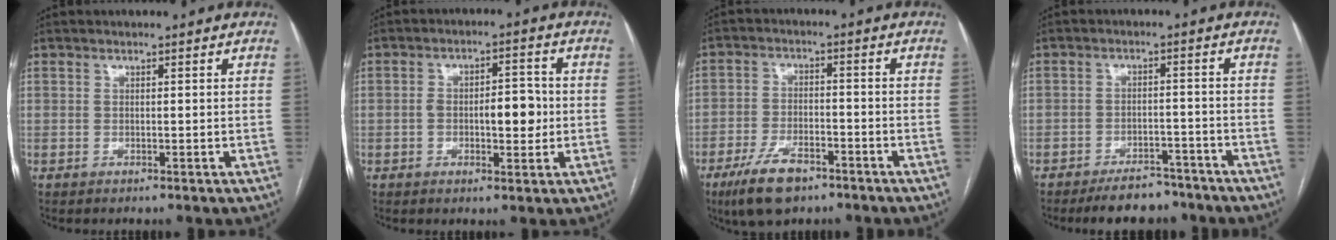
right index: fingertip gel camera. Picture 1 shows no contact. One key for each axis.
{"total": 6.8, "fx": -0.6, "fy": 2.8, "fz": 6.2, "tx": -0.099, "ty": 0.015, "tz": -0.007}
{"total": 8.6, "fx": -5.7, "fy": 3.7, "fz": 5.3, "tx": -0.107, "ty": -0.006, "tz": -0.099}
{"total": 7.2, "fx": -6.2, "fy": 2.7, "fz": 2.4, "tx": -0.030, "ty": -0.001, "tz": -0.096}